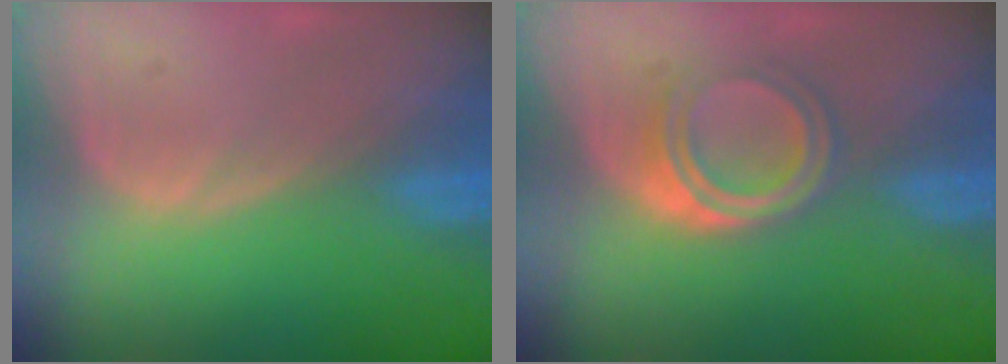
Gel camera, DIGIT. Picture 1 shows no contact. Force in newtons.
{"total": 5.3, "press": 4.5, "slide": 2.6}